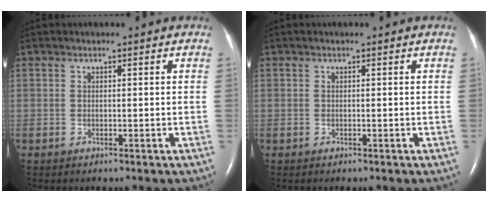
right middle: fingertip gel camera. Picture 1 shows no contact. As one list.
[{"total": 0.0}]